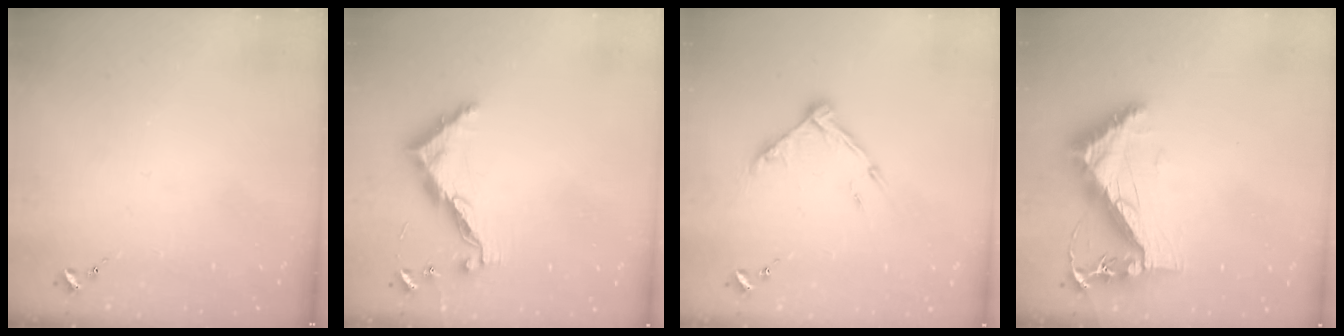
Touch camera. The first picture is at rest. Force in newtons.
{"total": 9.7, "press": 9.7, "slide": 0.3}
{"total": 10.4, "press": 10.4, "slide": 0.8}
{"total": 9.0, "press": 8.9, "slide": 0.6}